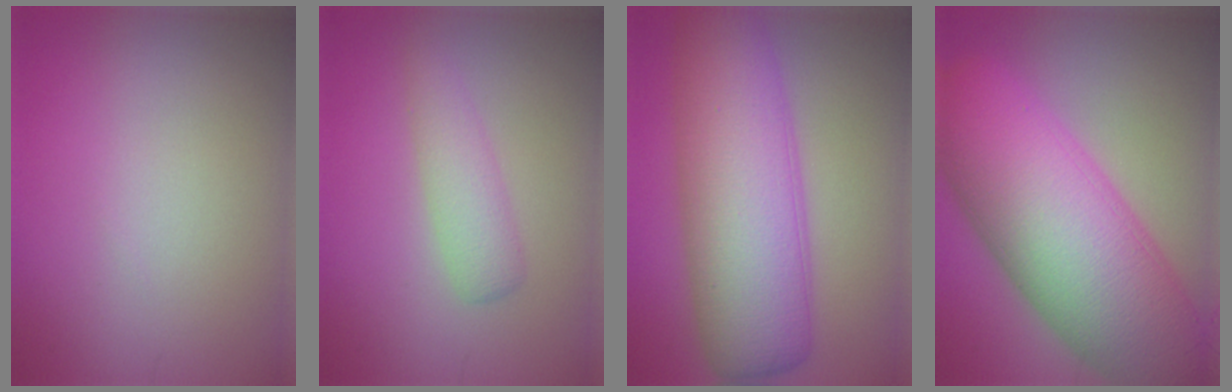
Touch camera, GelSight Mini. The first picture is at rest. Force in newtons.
{"total": 2.6, "press": 2.6, "slide": 0.0}
{"total": 11.8, "press": 11.8, "slide": 0.0}
{"total": 16.0, "press": 16.0, "slide": 0.6}